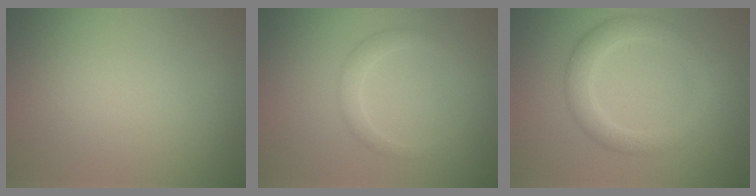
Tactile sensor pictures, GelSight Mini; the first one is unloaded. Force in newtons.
{"total": 1.7, "press": 1.7, "slide": 0.1}
{"total": 3.6, "press": 3.6, "slide": 0.2}